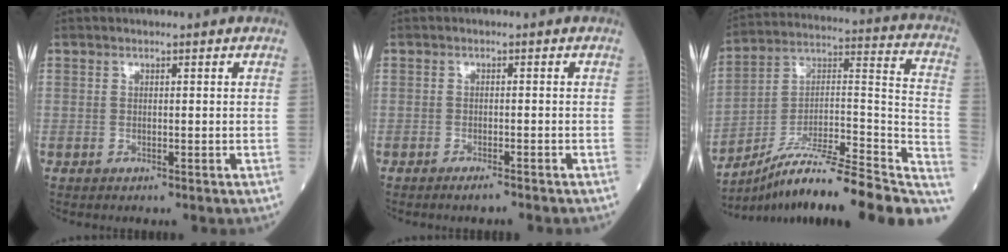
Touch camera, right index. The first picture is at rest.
{"total": 1.7, "force": [-1.5, 0.0, 0.9], "torque": [-0.013, -0.001, -0.022]}
{"total": 24.9, "force": [-19.3, 2.5, 15.4], "torque": [-0.166, 0.020, -0.306]}